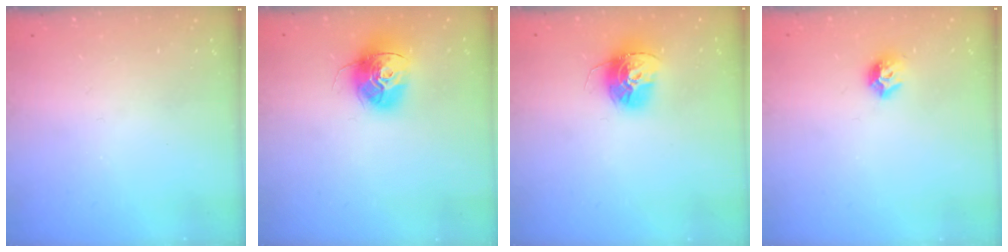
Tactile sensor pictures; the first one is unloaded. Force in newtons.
{"total": 14.6, "press": 14.5, "slide": 1.4}
{"total": 13.8, "press": 13.7, "slide": 1.3}
{"total": 8.2, "press": 8.2, "slide": 0.7}